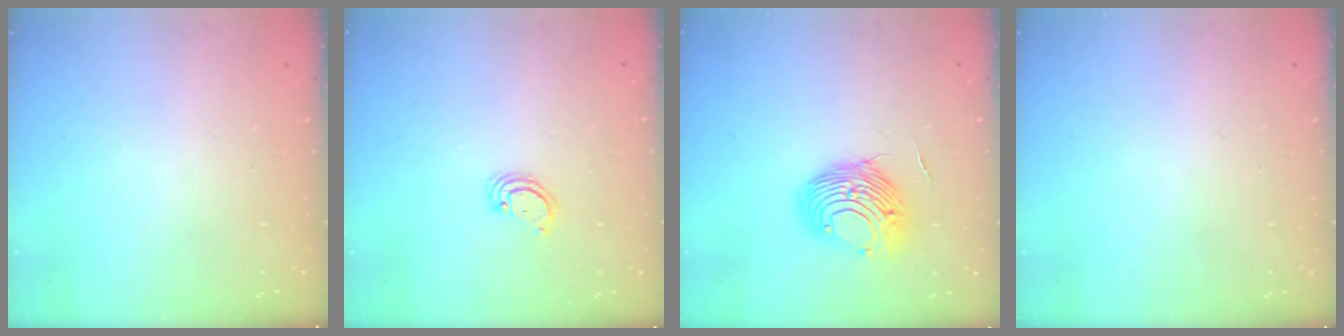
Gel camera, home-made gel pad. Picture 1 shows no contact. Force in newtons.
{"total": 2.6, "press": 2.6, "slide": 0.2}
{"total": 13.4, "press": 13.4, "slide": 0.8}
{"total": 0.0}